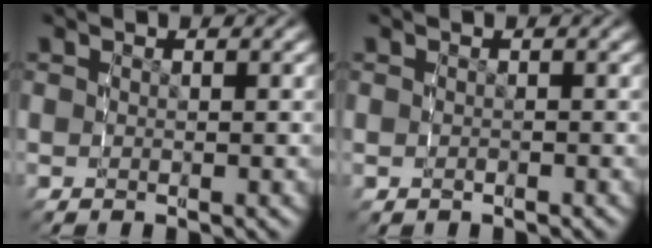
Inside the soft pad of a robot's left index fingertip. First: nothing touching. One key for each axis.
{"total": 0.0}